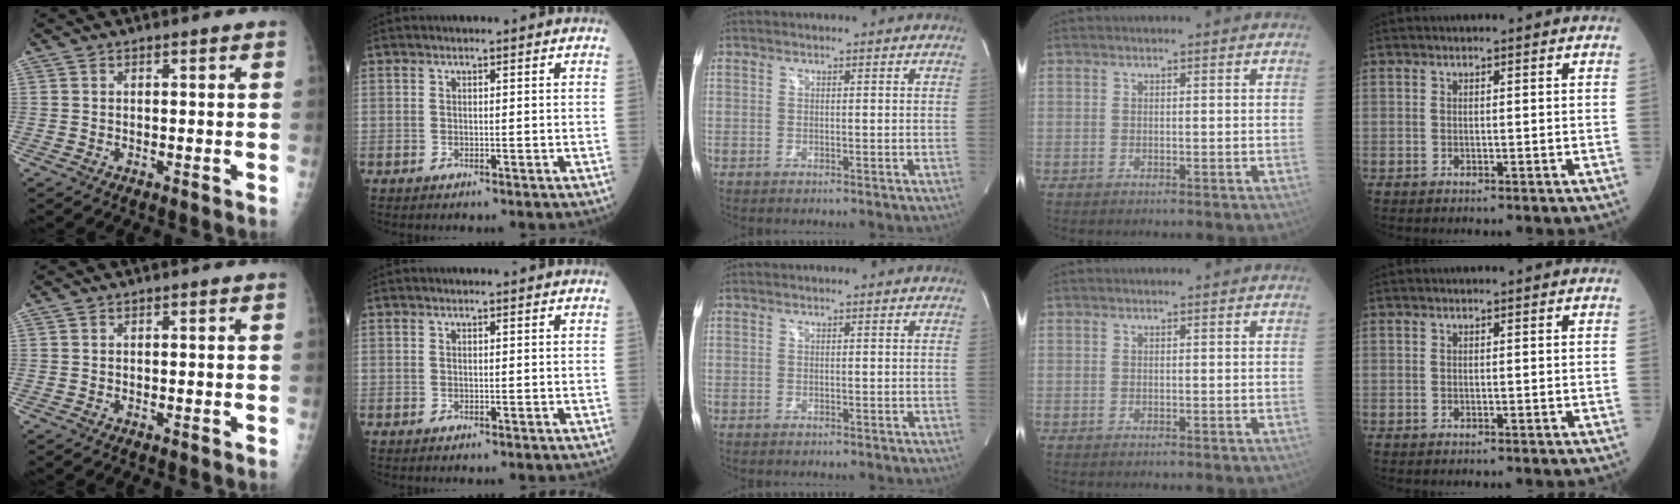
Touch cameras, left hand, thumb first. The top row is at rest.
{}